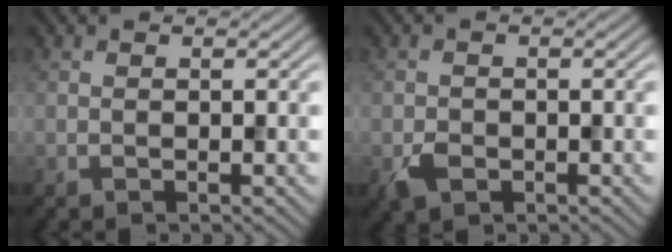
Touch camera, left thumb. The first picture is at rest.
{"total": 2.3, "force": [-1.1, 1.7, 1.2], "torque": [-0.028, -0.008, -0.024]}